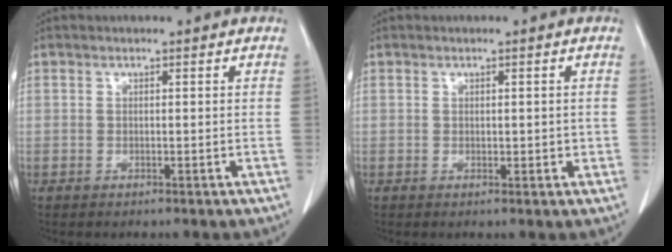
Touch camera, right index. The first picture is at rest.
{"total": 1.6, "force": [0.1, 1.0, 1.2], "torque": [-0.014, 0.001, 0.006]}